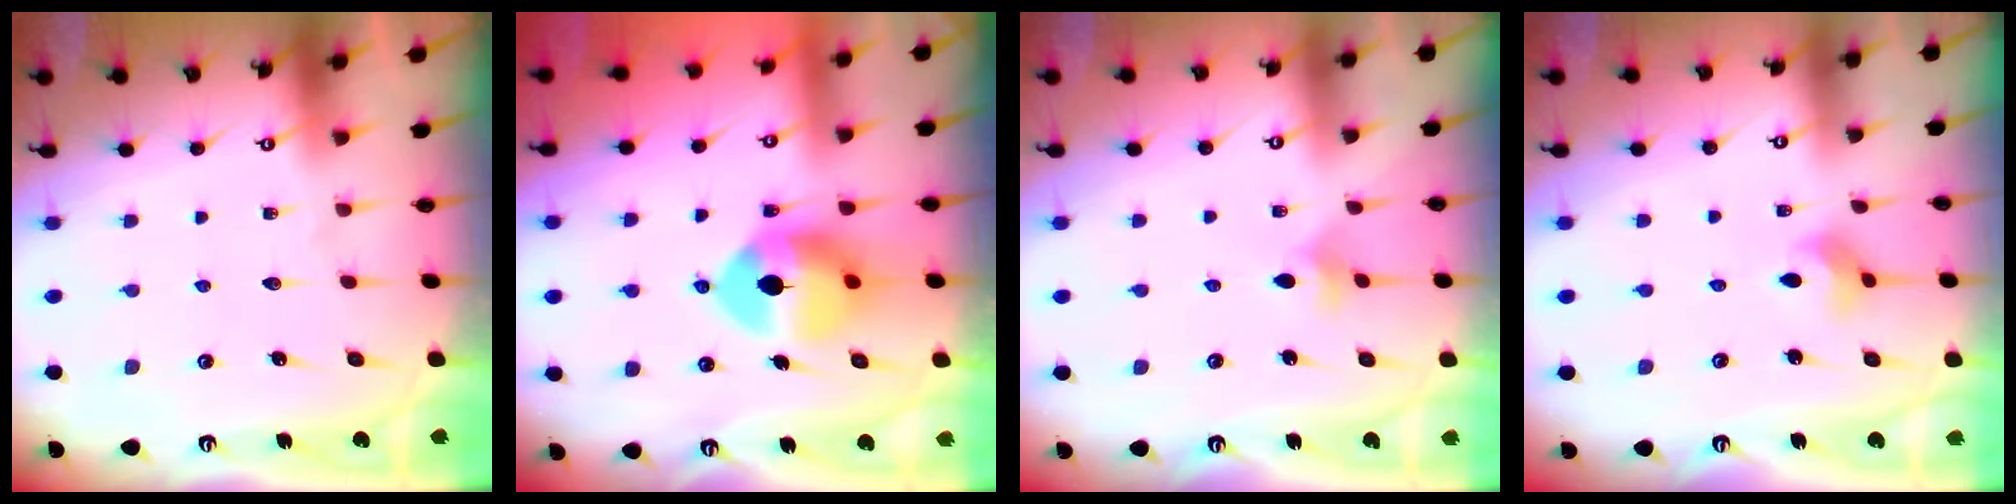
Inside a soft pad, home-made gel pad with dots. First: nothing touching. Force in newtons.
{"total": 10.6, "press": 10.5, "slide": 1.6}
{"total": 4.6, "press": 4.5, "slide": 1.0}
{"total": 3.2, "press": 3.2, "slide": 0.5}